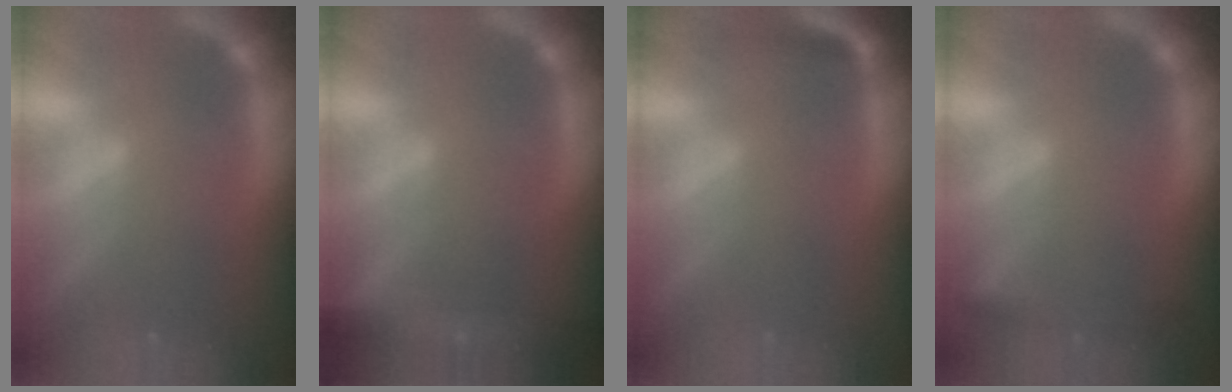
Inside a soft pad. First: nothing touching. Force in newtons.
{"total": 10.0}
{"total": 3.0}
{"total": 2.9}